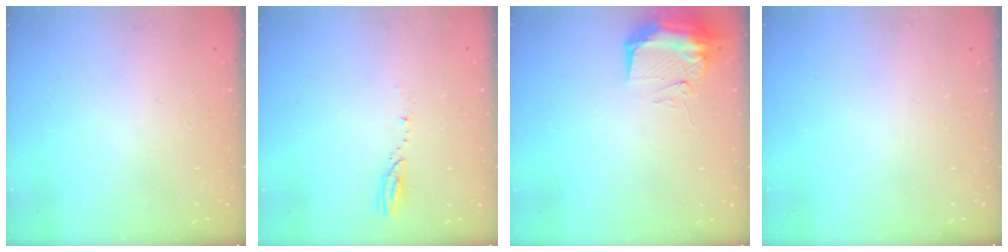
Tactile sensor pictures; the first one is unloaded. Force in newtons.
{"total": 3.2, "press": 3.2, "slide": 0.4}
{"total": 9.8, "press": 9.7, "slide": 1.2}
{"total": 0.0}